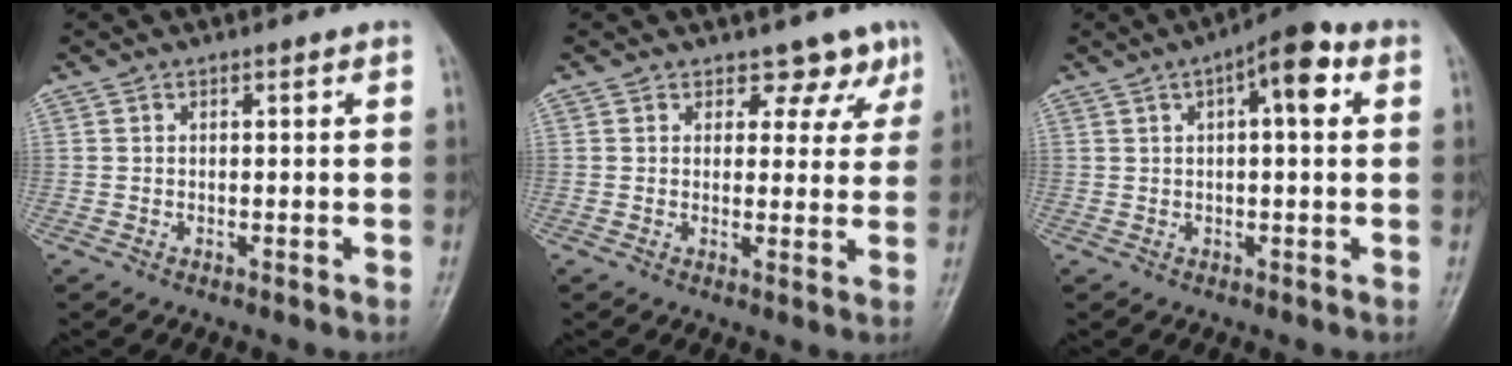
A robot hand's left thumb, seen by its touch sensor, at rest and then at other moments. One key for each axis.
{"total": 4.8, "fx": 3.4, "fy": 3.2, "fz": 1.1, "tx": 0.022, "ty": -0.020, "tz": 0.035}
{"total": 8.4, "fx": 2.7, "fy": 2.9, "fz": 7.4, "tx": -0.103, "ty": 0.021, "tz": 0.033}